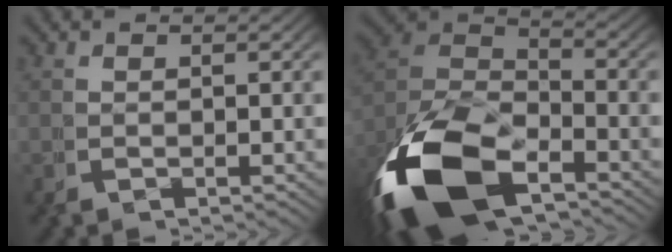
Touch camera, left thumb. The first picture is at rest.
{"total": 13.6, "force": [-4.5, 8.5, 9.6], "torque": [-0.220, -0.042, -0.059]}